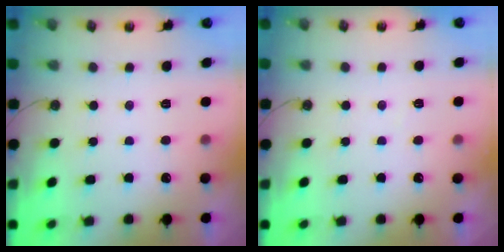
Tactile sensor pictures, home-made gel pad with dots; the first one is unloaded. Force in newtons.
{"total": 2.9, "press": 2.8, "slide": 0.5}